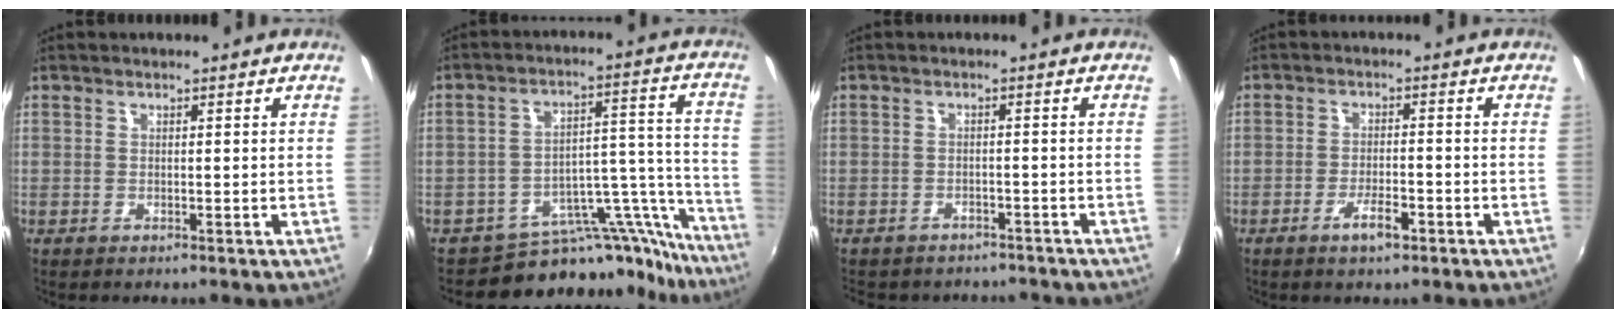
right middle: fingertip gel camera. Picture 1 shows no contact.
{"total": 17.5, "force": [-16.3, 5.9, 2.3], "torque": [-0.017, 0.067, -0.236]}
{"total": 7.5, "force": [-6.5, 3.0, 2.1], "torque": [-0.055, -0.013, -0.087]}
{"total": 4.2, "force": [-2.6, 1.1, 3.1], "torque": [-0.066, -0.003, -0.042]}